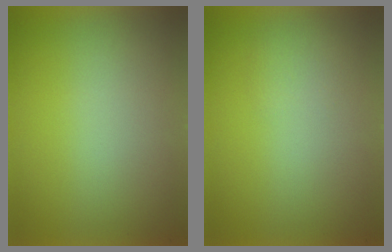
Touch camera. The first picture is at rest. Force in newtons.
{"total": 1.1}